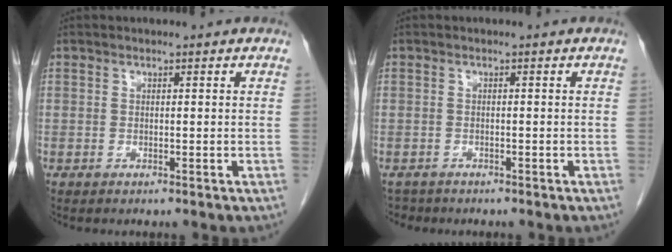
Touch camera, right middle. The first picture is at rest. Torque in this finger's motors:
{"motor_torque": [-0.35, -0.35, -0.08, -0.03]}